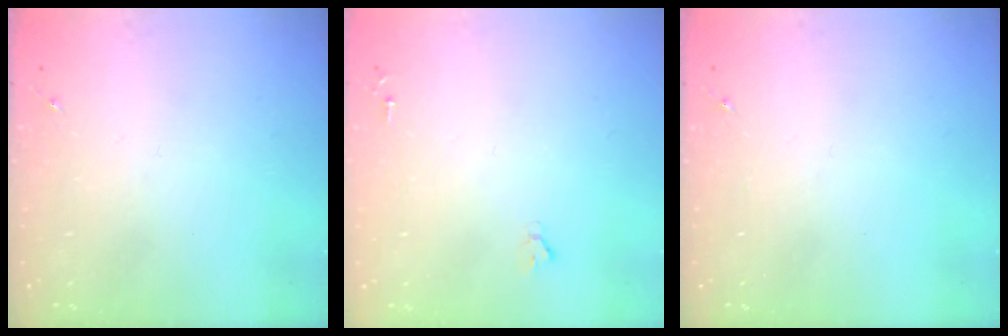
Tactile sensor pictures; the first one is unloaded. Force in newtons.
{"total": 1.6, "press": 1.6, "slide": 0.2}
{"total": 0.0}